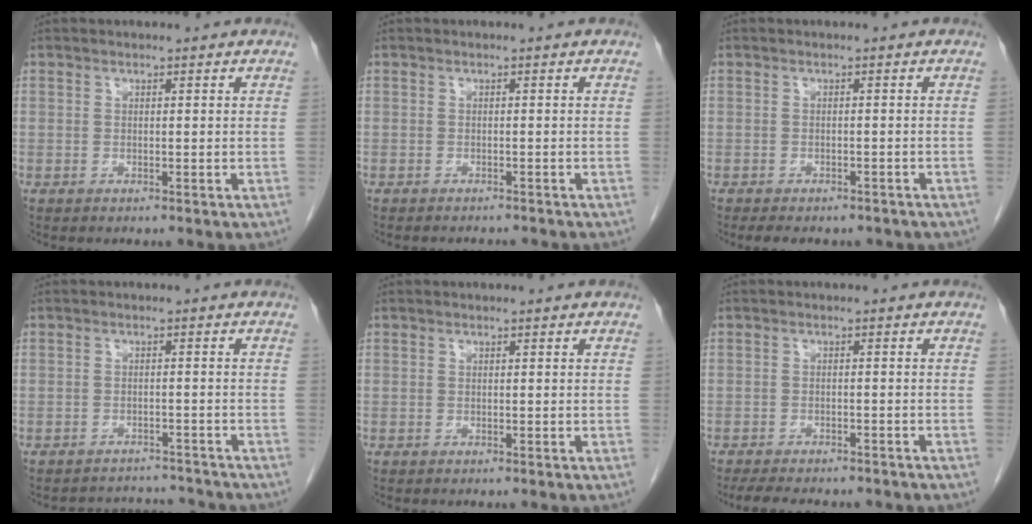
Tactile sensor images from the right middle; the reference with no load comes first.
{"total": 3.5, "force": [-3.3, 0.7, 0.8], "torque": [-0.003, -0.004, -0.038]}
{"total": 8.4, "force": [-7.0, 3.3, 3.4], "torque": [-0.044, 0.003, -0.075]}
{"total": 5.7, "force": [-5.5, 0.9, -0.8], "torque": [0.011, 0.015, -0.074]}
{"total": 0.0}
{"total": 11.1, "force": [-9.5, 3.3, 4.8], "torque": [-0.077, -0.005, -0.118]}